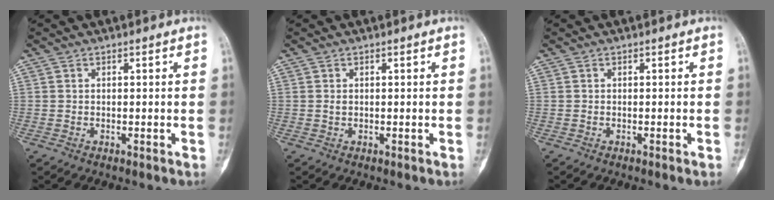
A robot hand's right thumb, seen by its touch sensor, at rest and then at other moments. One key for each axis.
{"total": 0.6, "fx": 0.1, "fy": 0.4, "fz": 0.4, "tx": -0.006, "ty": 0.001, "tz": 0.000}
{"total": 0.6, "fx": -0.3, "fy": -0.1, "fz": 0.5, "tx": -0.007, "ty": 0.000, "tz": -0.005}